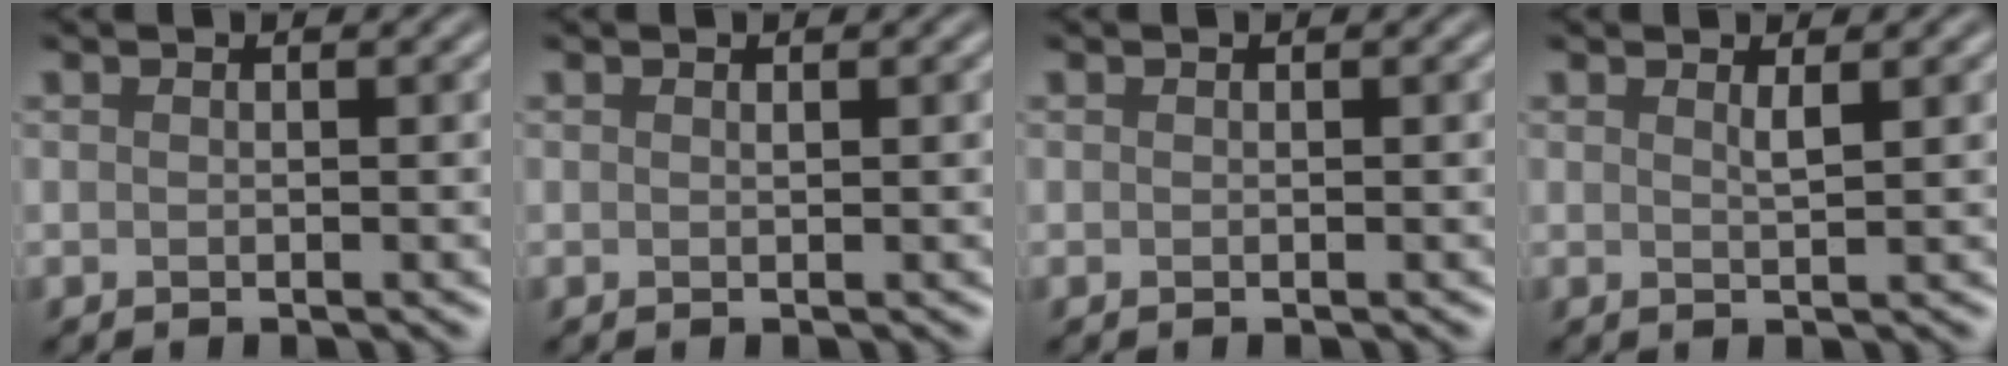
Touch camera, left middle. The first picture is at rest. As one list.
[{"total": 0.0}, {"total": 0.0}, {"total": 1.0, "force": [0.6, 0.2, 0.8], "torque": [-0.009, -0.002, 0.009]}]